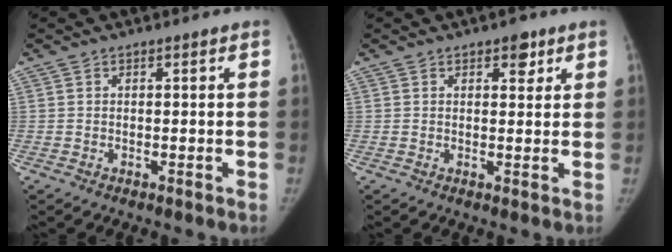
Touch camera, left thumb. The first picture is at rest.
{"total": 3.1, "force": [1.8, 1.8, 1.8], "torque": [-0.004, -0.007, 0.022]}